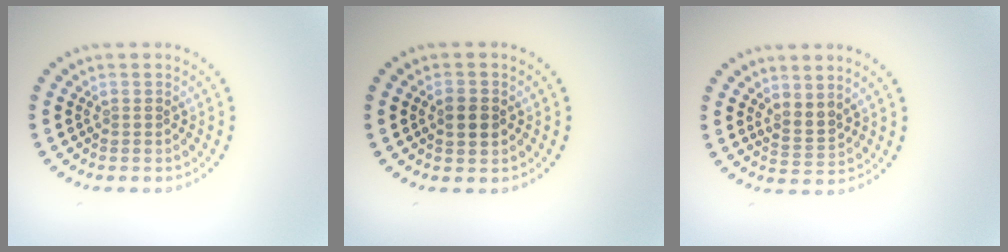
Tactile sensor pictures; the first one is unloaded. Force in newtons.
{"total": 2.3, "press": 2.2, "slide": 0.1}
{"total": 2.0, "press": 1.4, "slide": 1.4}